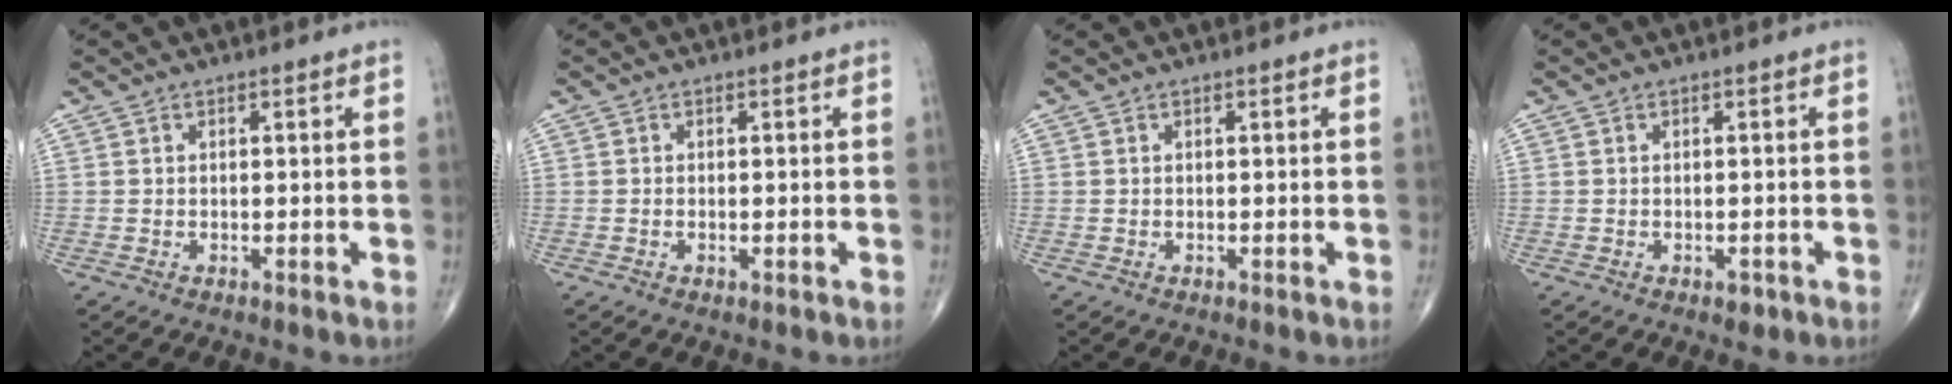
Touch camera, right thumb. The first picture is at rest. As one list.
[{"total": 0.6, "force": [-0.2, 0.3, 0.5], "torque": [-0.011, 0.001, -0.004]}, {"total": 0.0}, {"total": 1.4, "force": [-0.7, 0.8, 0.9], "torque": [-0.009, 0.001, -0.008]}]